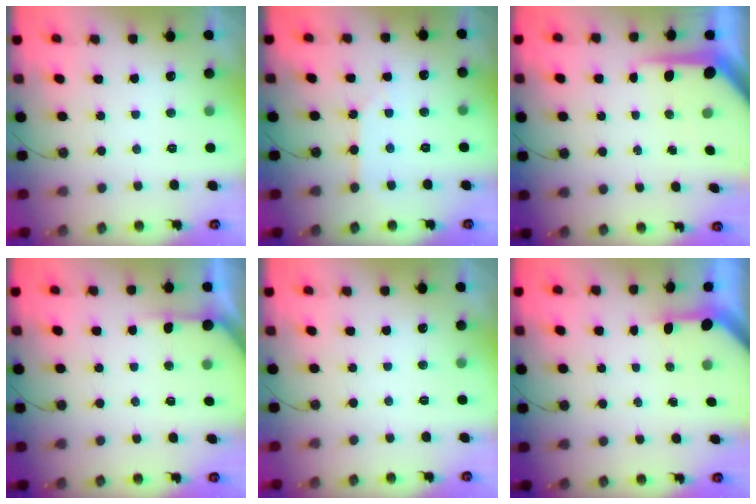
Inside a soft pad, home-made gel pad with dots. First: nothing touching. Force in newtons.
{"total": 2.5, "press": 2.5, "slide": 0.2}
{"total": 8.8, "press": 8.7, "slide": 0.9}
{"total": 3.9, "press": 3.9, "slide": 0.4}
{"total": 0.0}
{"total": 2.9, "press": 2.9, "slide": 0.2}